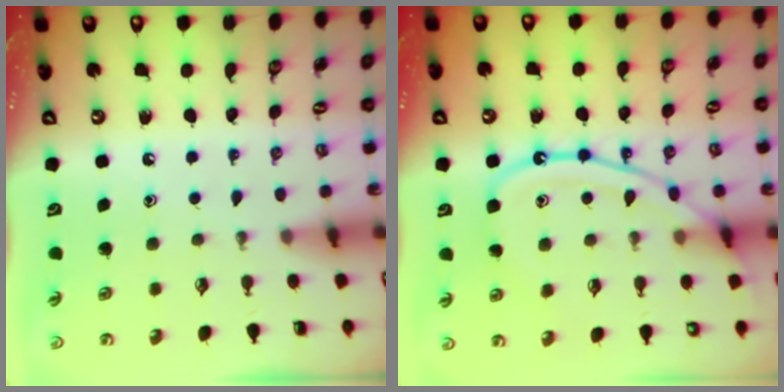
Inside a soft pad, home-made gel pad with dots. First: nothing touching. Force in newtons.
{"total": 12.8, "press": 12.7, "slide": 1.2}